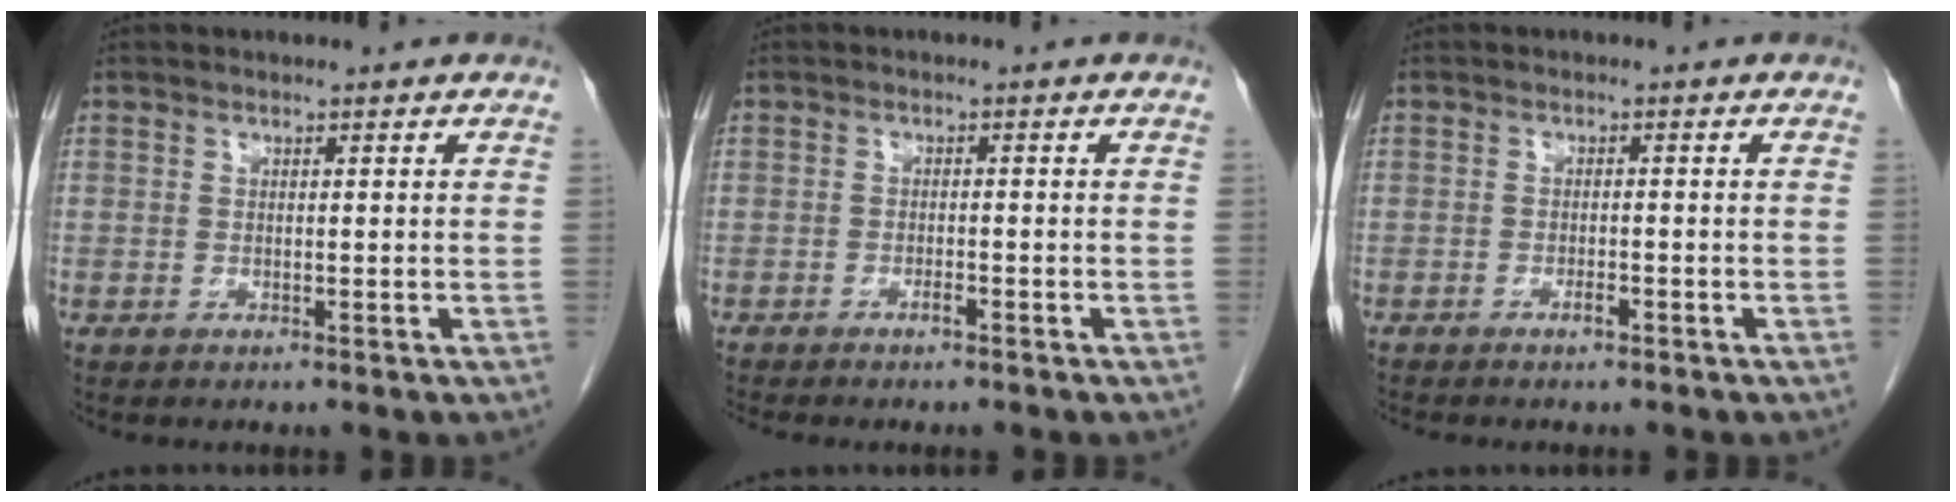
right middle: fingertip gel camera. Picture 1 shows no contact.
{"total": 1.8, "force": [-1.5, 0.0, 1.0], "torque": [-0.020, -0.003, -0.022]}
{"total": 1.3, "force": [-1.1, 0.1, 0.8], "torque": [-0.021, -0.001, -0.017]}